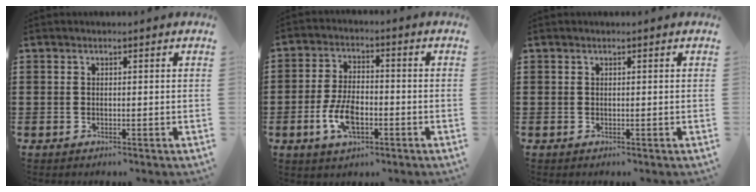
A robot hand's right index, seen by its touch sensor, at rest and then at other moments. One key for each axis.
{"total": 7.0, "fx": -2.5, "fy": 3.5, "fz": 5.5, "tx": -0.125, "ty": 0.002, "tz": -0.051}
{"total": 0.0}